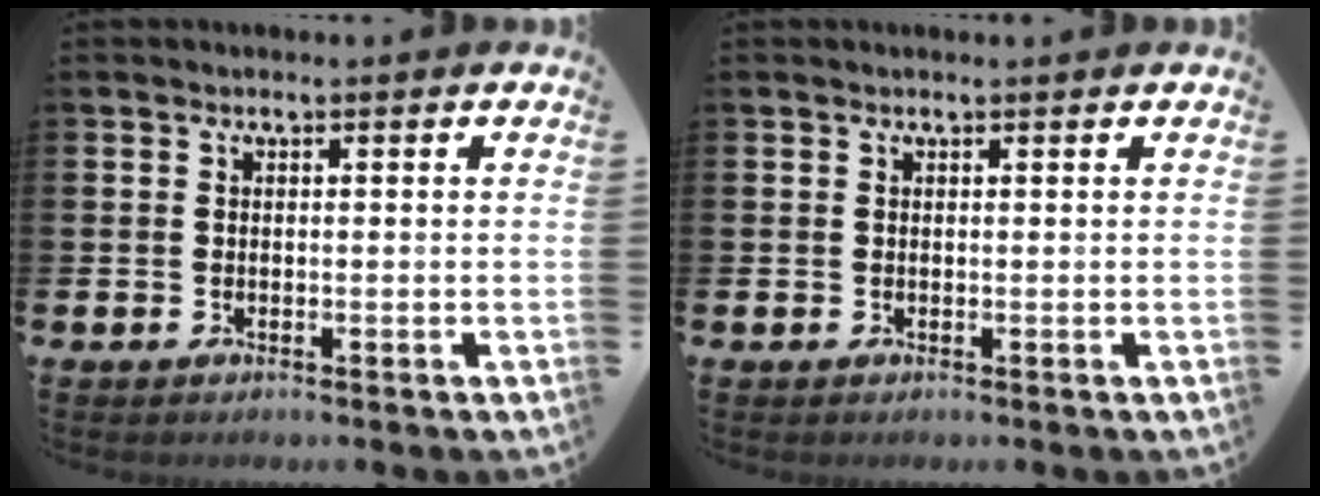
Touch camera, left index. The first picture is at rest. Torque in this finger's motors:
{"motor_torque": [0.61, -0.62, 0.00, -0.01]}